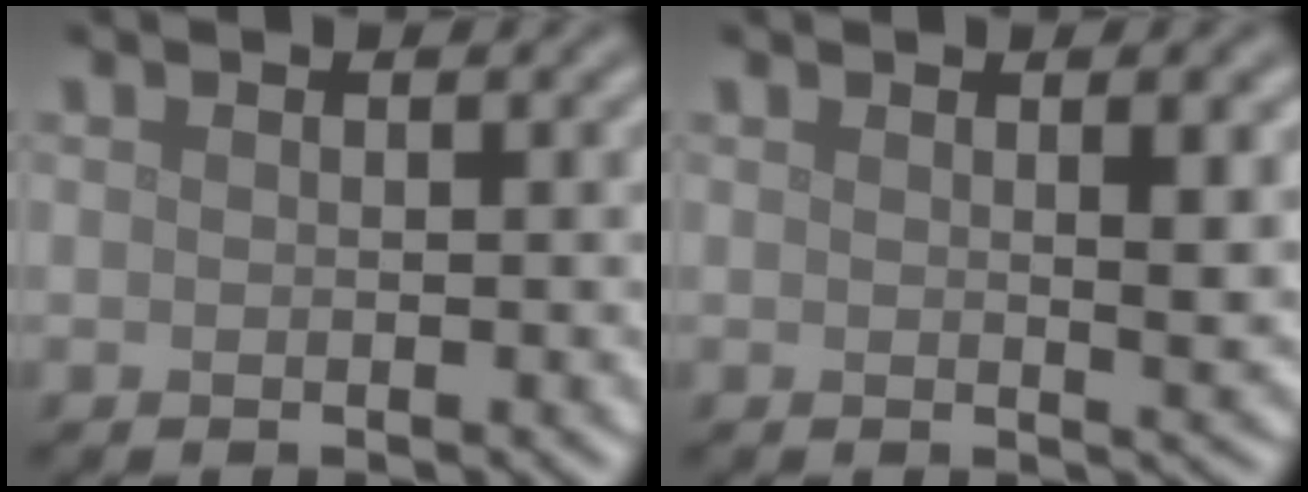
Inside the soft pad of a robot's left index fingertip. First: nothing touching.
{"total": 2.9, "force": [1.0, 0.8, 2.6], "torque": [-0.028, -0.001, 0.014]}